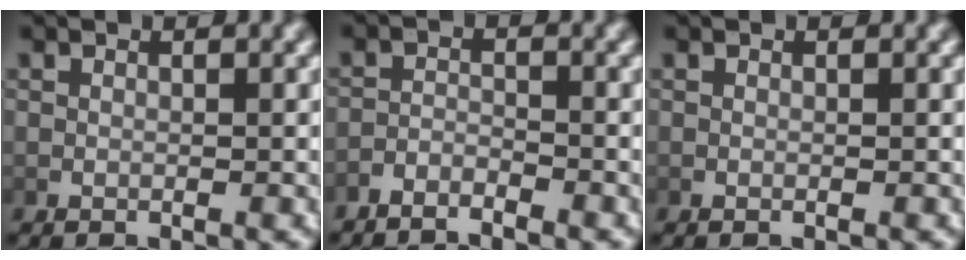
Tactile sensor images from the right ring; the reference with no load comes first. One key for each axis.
{"total": 2.7, "fx": -2.6, "fy": 0.5, "fz": 0.4, "tx": -0.007, "ty": -0.005, "tz": -0.049}
{"total": 0.0}